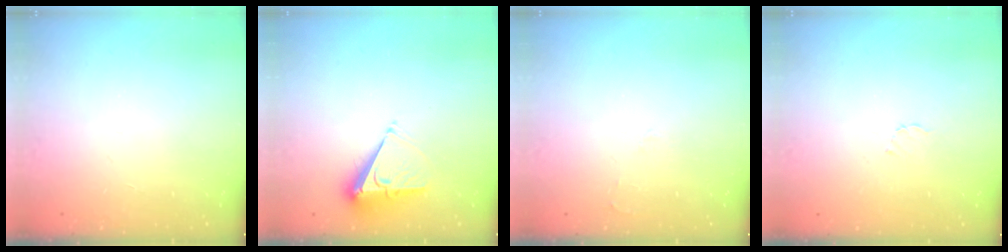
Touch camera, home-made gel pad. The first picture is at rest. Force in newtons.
{"total": 7.0, "press": 7.0, "slide": 0.7}
{"total": 2.5, "press": 2.5, "slide": 0.4}
{"total": 3.6, "press": 3.6, "slide": 0.3}